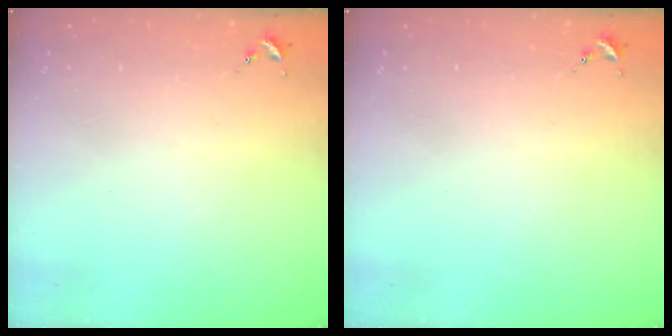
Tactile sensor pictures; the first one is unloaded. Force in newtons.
{"total": 0.0}